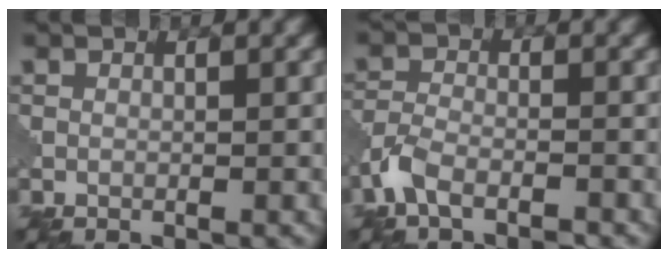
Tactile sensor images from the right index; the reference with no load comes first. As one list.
[{"total": 3.8, "force": [-2.7, 1.5, 2.2], "torque": [-0.049, -0.003, -0.067]}]